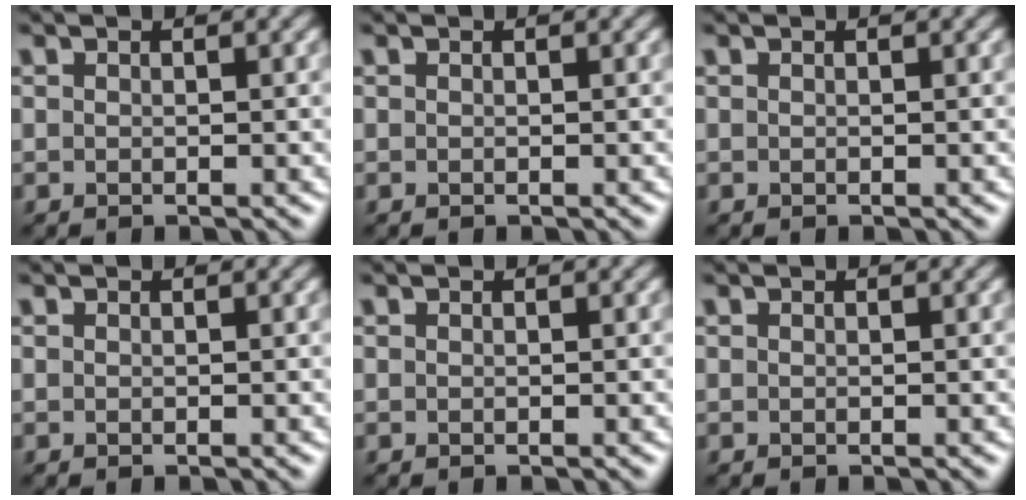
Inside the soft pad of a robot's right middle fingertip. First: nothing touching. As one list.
[{"total": 0.0}, {"total": 0.0}, {"total": 0.0}, {"total": 0.0}, {"total": 0.0}]